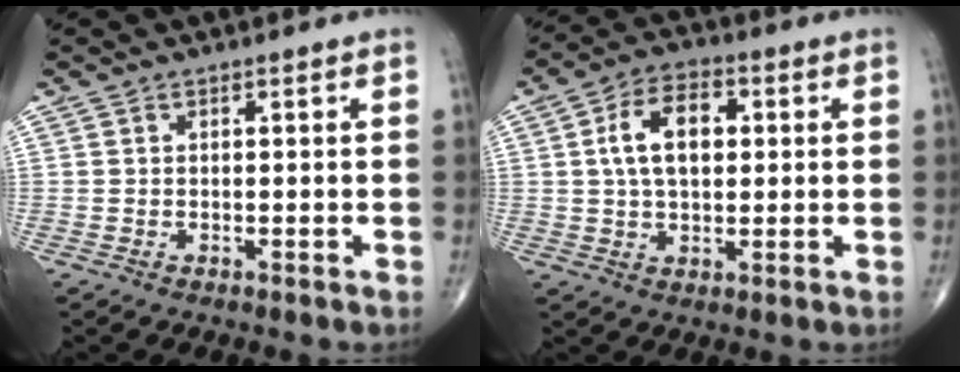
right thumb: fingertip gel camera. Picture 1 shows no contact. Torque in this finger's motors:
{"motor_torque": [0.27, 2.46, 1.04, 0.21, 0.09]}